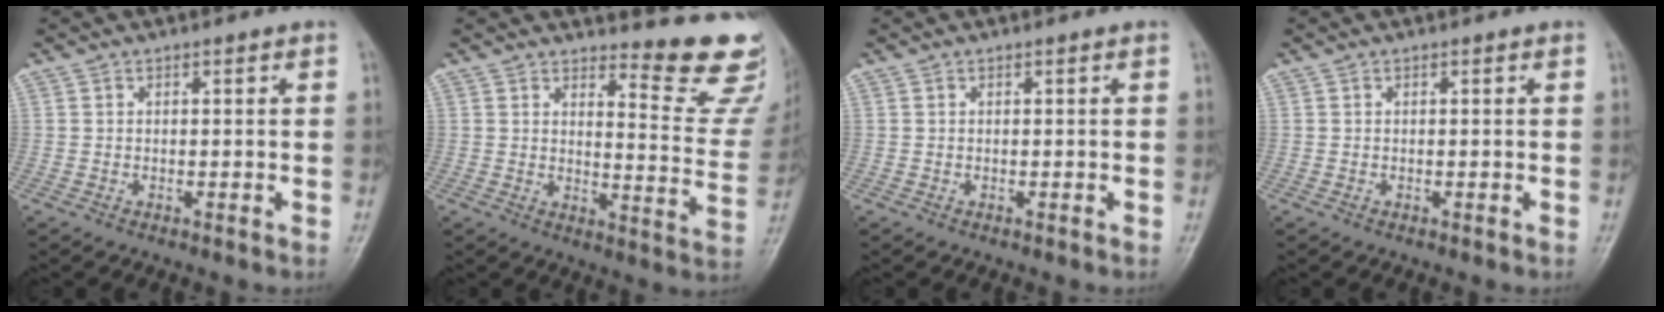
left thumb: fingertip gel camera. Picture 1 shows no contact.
{"total": 14.0, "force": [12.8, 3.0, 4.7], "torque": [-0.021, -0.153, 0.138]}
{"total": 0.0}
{"total": 0.0}